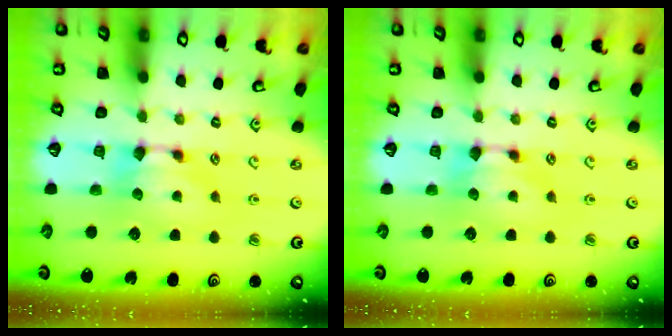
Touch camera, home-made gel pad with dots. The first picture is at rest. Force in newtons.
{"total": 0.0}